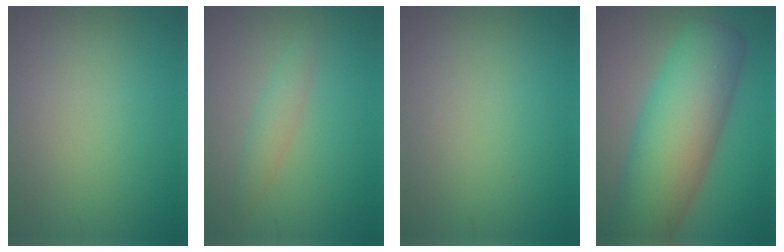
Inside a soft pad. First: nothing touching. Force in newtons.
{"total": 1.8, "press": 1.8, "slide": 0.0}
{"total": 0.0}
{"total": 12.0, "press": 12.0, "slide": 0.5}